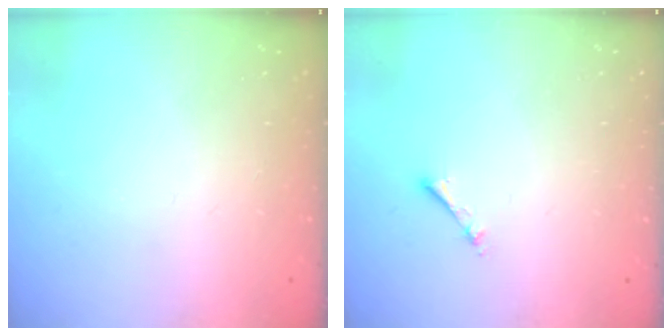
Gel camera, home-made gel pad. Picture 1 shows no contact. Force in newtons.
{"total": 2.7, "press": 2.7, "slide": 0.4}